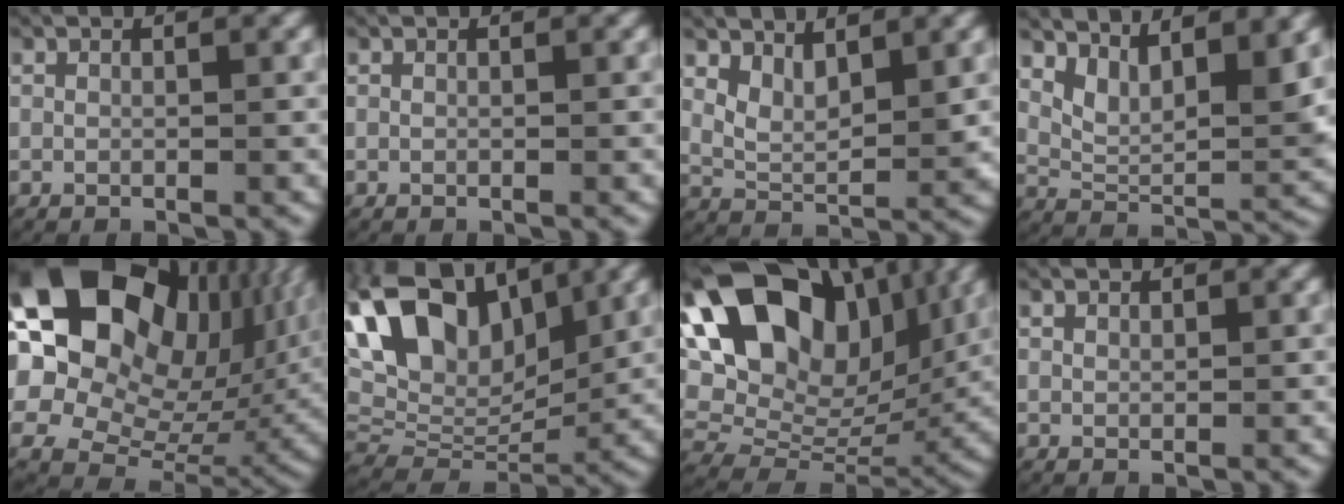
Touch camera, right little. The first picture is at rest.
{"total": 0.0}
{"total": 3.8, "force": [1.9, 2.1, 2.5], "torque": [-0.053, -0.012, 0.034]}
{"total": 6.5, "force": [2.4, 3.3, 5.0], "torque": [-0.086, -0.010, 0.046]}
{"total": 26.8, "force": [4.7, 19.9, 17.4], "torque": [-0.302, -0.003, 0.061]}
{"total": 14.2, "force": [4.0, 10.1, 9.2], "torque": [-0.202, -0.015, 0.070]}
{"total": 18.2, "force": [4.9, 13.1, 11.6], "torque": [-0.223, -0.015, 0.084]}
{"total": 0.6, "force": [0.5, 0.3, 0.1], "torque": [-0.005, -0.003, 0.014]}